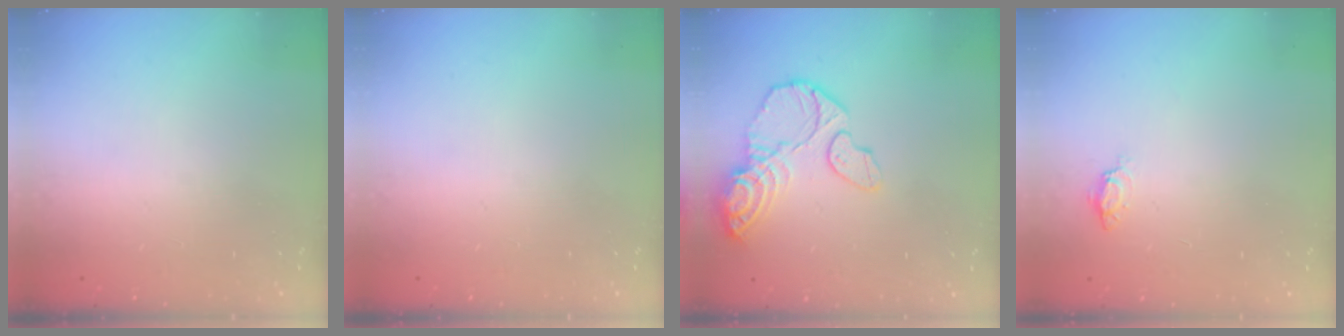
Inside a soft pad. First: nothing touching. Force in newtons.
{"total": 0.0}
{"total": 13.3, "press": 13.2, "slide": 1.8}
{"total": 3.6, "press": 3.6, "slide": 0.4}